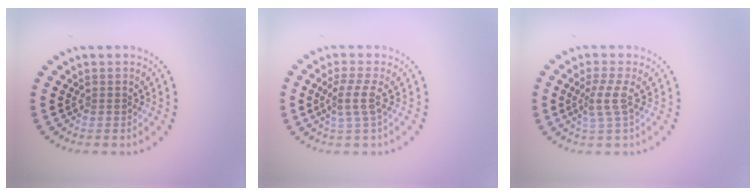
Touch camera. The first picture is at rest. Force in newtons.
{"total": 2.2, "press": 1.7, "slide": 1.5}
{"total": 2.3, "press": 1.6, "slide": 1.6}